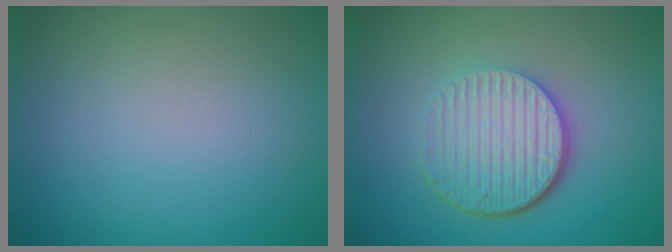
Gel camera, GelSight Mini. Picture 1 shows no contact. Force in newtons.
{"total": 6.0, "press": 4.2, "slide": 4.3}